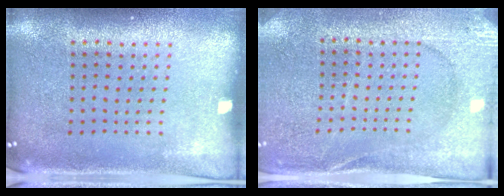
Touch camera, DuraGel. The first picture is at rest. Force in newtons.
{"total": 2.6, "press": 2.6, "slide": 0.4}